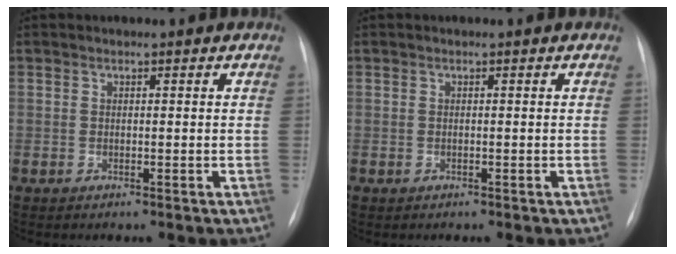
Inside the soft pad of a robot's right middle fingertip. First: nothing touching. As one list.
[{"total": 0.0}]